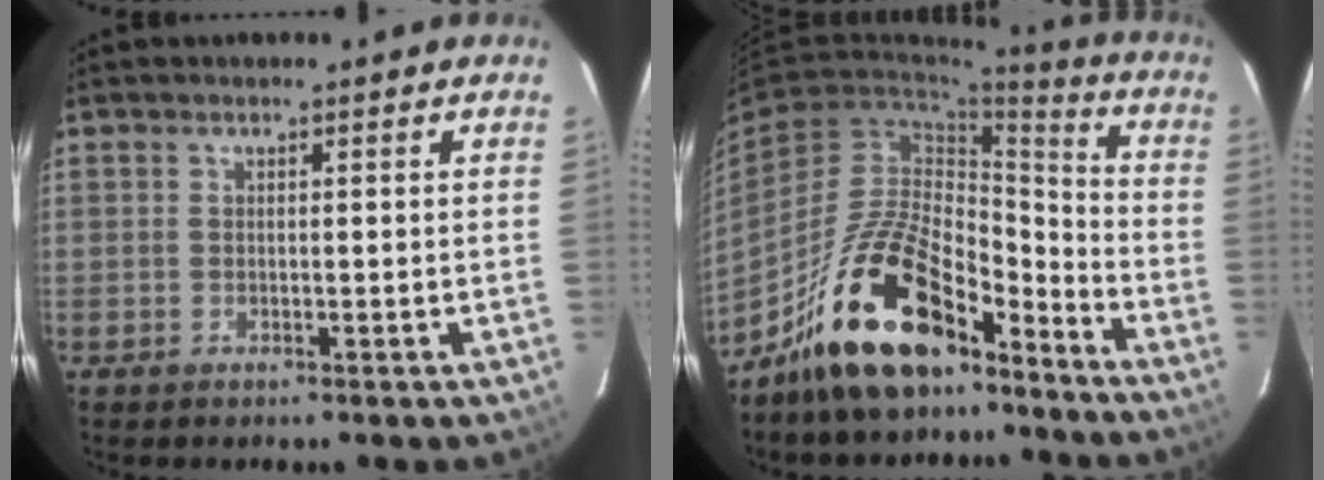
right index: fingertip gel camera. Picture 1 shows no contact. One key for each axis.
{"total": 19.0, "fx": -13.8, "fy": 7.6, "fz": 10.6, "tx": -0.196, "ty": 0.025, "tz": -0.232}